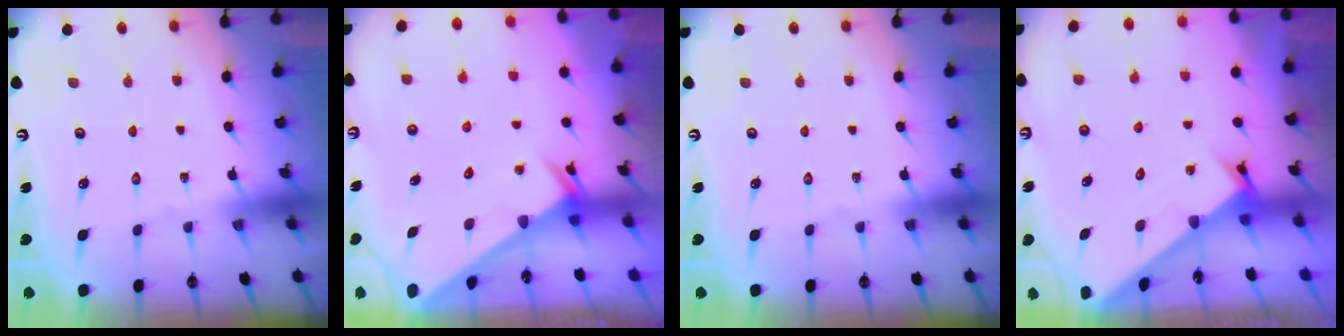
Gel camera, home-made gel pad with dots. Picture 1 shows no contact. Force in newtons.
{"total": 2.3, "press": 2.3, "slide": 0.1}
{"total": 0.0}
{"total": 1.7, "press": 1.7, "slide": 0.1}